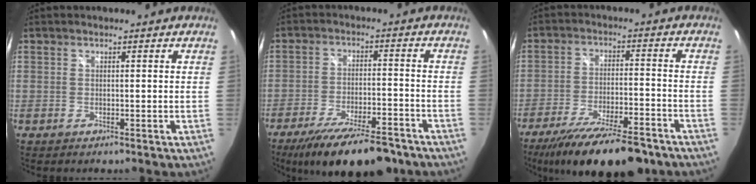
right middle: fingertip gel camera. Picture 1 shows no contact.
{"total": 17.1, "force": [-13.3, 4.5, 9.7], "torque": [-0.184, -0.034, -0.200]}
{"total": 18.8, "force": [-14.8, 4.5, 10.7], "torque": [-0.202, -0.040, -0.225]}